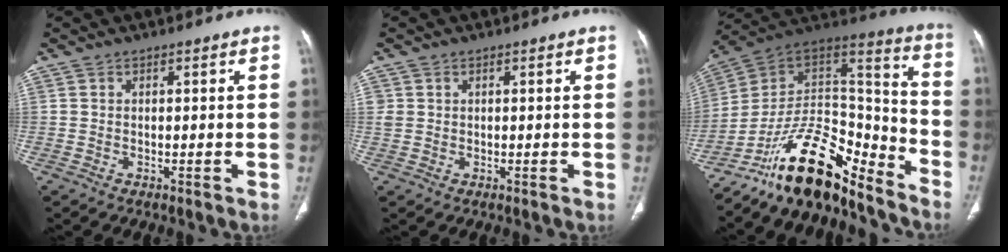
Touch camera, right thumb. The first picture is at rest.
{"total": 1.8, "force": [0.3, 1.7, 0.4], "torque": [0.003, 0.001, 0.009]}
{"total": 20.6, "force": [-15.8, 7.9, 10.5], "torque": [-0.133, 0.128, -0.273]}